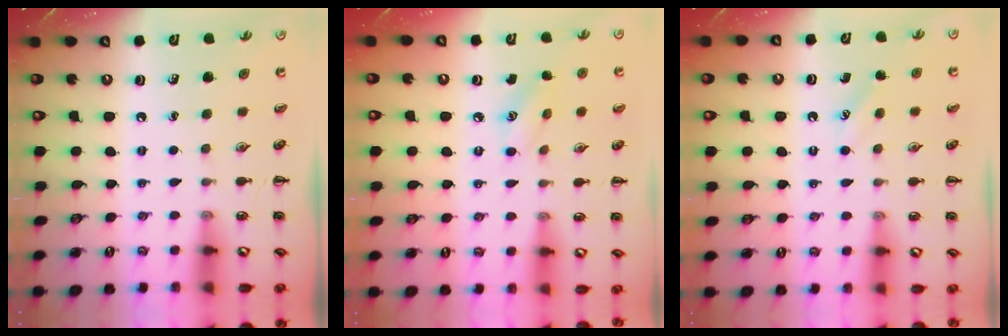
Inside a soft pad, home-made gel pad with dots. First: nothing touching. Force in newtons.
{"total": 6.4, "press": 6.3, "slide": 1.3}
{"total": 2.5, "press": 2.5, "slide": 0.6}